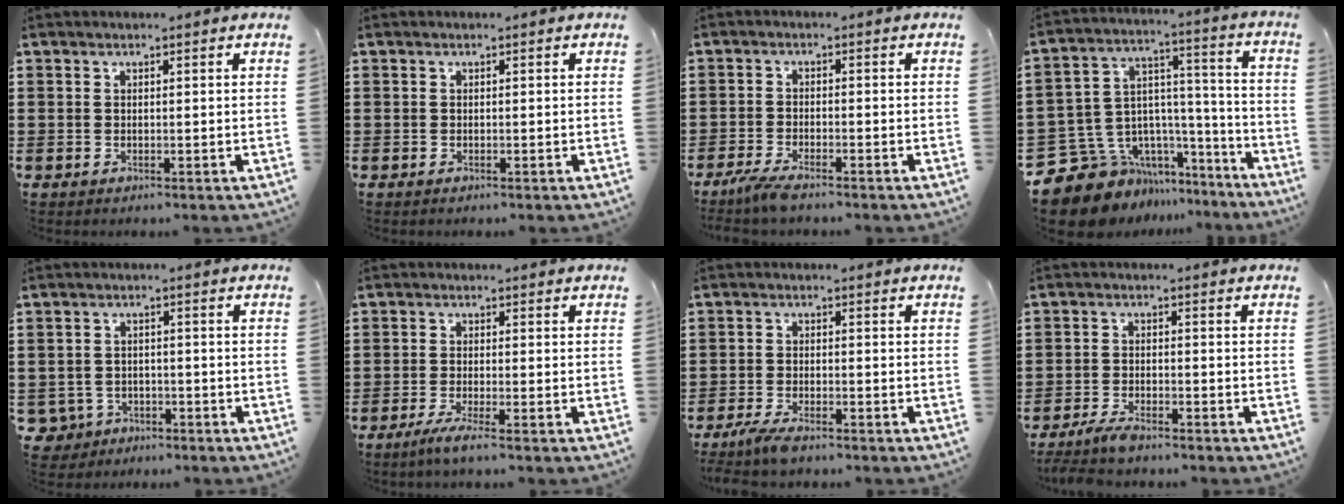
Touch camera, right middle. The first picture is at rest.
{"total": 0.0}
{"total": 2.9, "force": [-2.6, 0.1, 1.5], "torque": [-0.046, -0.010, -0.056]}
{"total": 10.5, "force": [-8.2, 6.2, 1.9], "torque": [-0.063, 0.005, -0.153]}
{"total": 2.8, "force": [-2.3, 1.5, 0.3], "torque": [-0.029, -0.004, -0.054]}
{"total": 2.7, "force": [-1.8, -0.3, 2.0], "torque": [-0.038, -0.008, -0.033]}
{"total": 2.9, "force": [-2.5, 0.3, 1.5], "torque": [-0.040, -0.003, -0.053]}
{"total": 3.1, "force": [-2.8, 0.4, 1.3], "torque": [-0.037, -0.001, -0.062]}